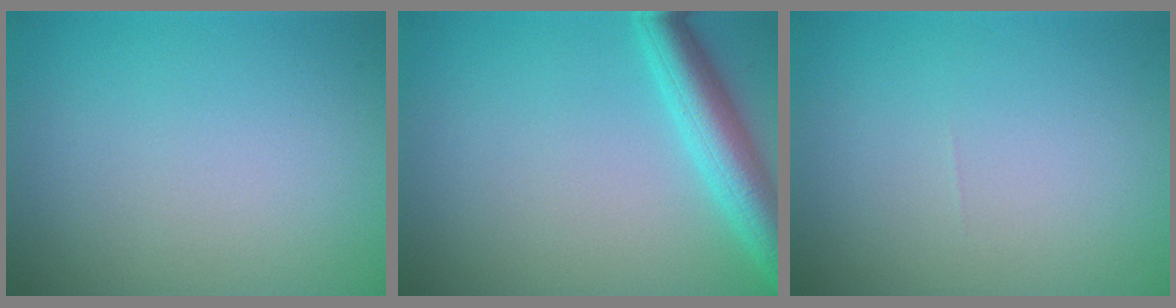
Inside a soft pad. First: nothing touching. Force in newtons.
{"total": 4.8, "press": 4.8, "slide": 0.2}
{"total": 0.0}